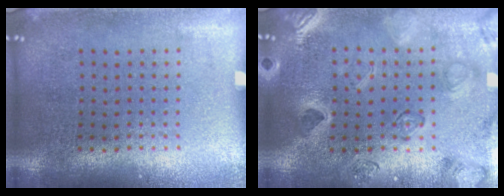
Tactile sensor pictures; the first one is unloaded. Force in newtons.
{"total": 2.4, "press": 2.3, "slide": 0.7}